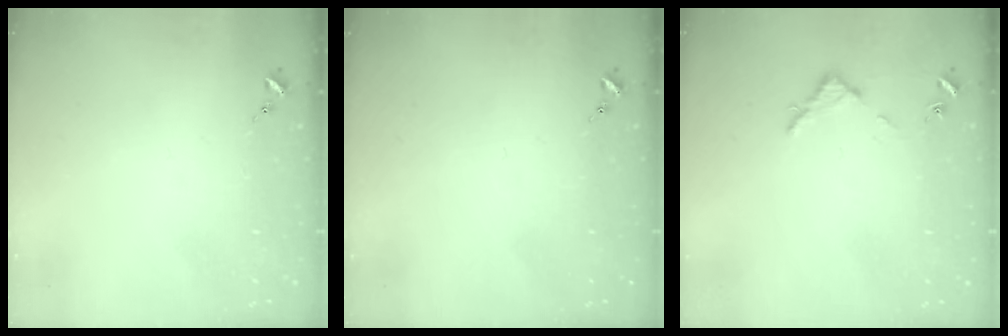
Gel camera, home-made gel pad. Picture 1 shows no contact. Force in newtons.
{"total": 0.0}
{"total": 2.8, "press": 2.8, "slide": 0.3}